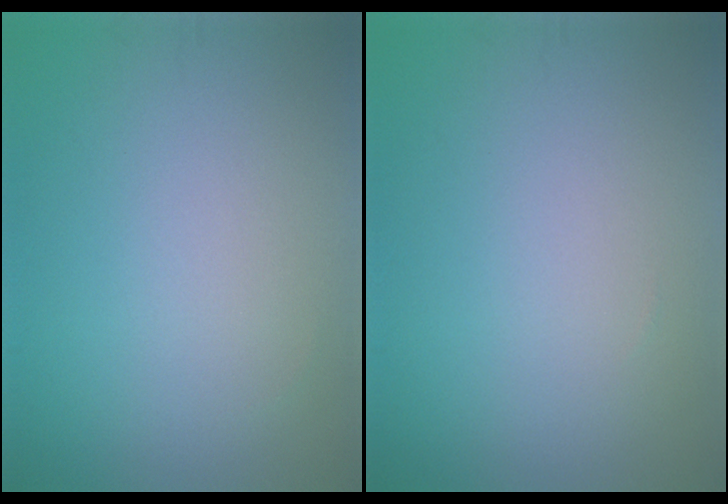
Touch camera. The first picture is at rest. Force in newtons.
{"total": 0.0}